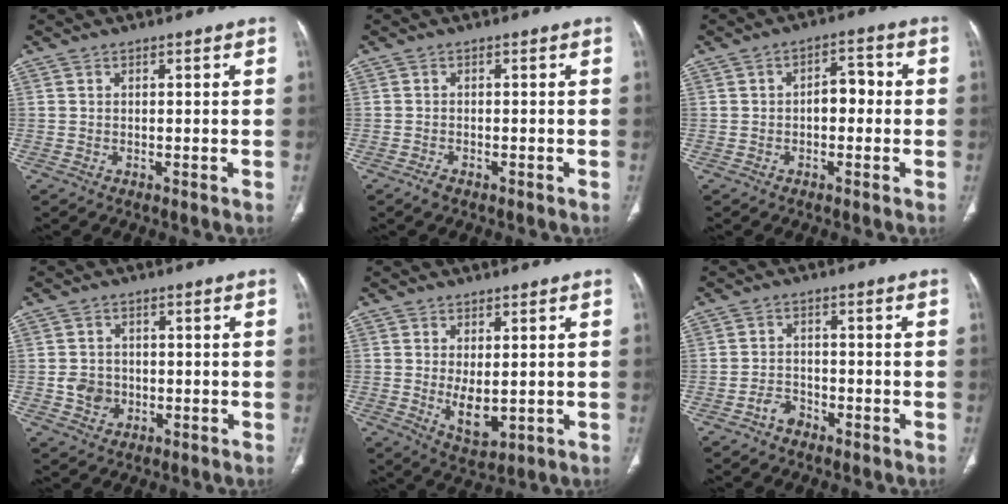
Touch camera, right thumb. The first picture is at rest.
{"total": 1.3, "force": [-1.0, 0.6, 0.6], "torque": [-0.019, 0.002, -0.018]}
{"total": 4.7, "force": [-0.4, 2.9, 3.7], "torque": [-0.036, 0.020, -0.014]}
{"total": 4.3, "force": [-0.8, 3.8, 1.8], "torque": [-0.014, 0.005, -0.010]}
{"total": 6.1, "force": [-0.3, 3.1, 5.2], "torque": [-0.080, -0.018, 0.012]}
{"total": 3.2, "force": [-2.2, 2.0, 1.1], "torque": [-0.013, 0.022, -0.037]}